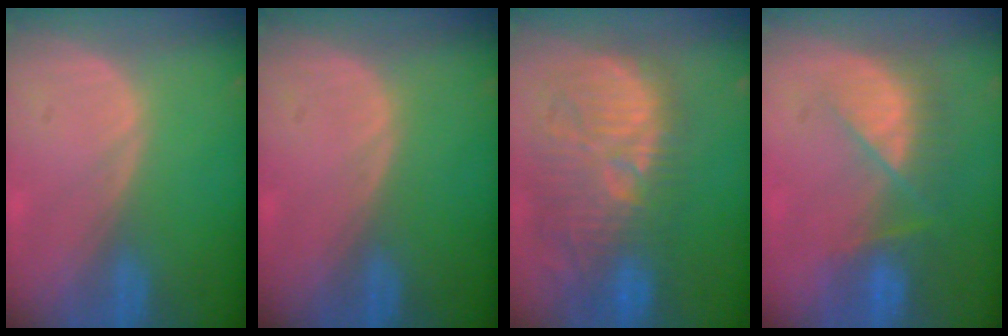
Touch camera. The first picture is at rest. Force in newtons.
{"total": 0.0}
{"total": 12.6, "press": 12.0, "slide": 4.1}
{"total": 7.8, "press": 7.1, "slide": 3.1}